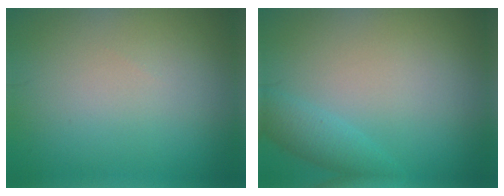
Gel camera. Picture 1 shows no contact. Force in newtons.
{"total": 2.1, "press": 2.1, "slide": 0.2}